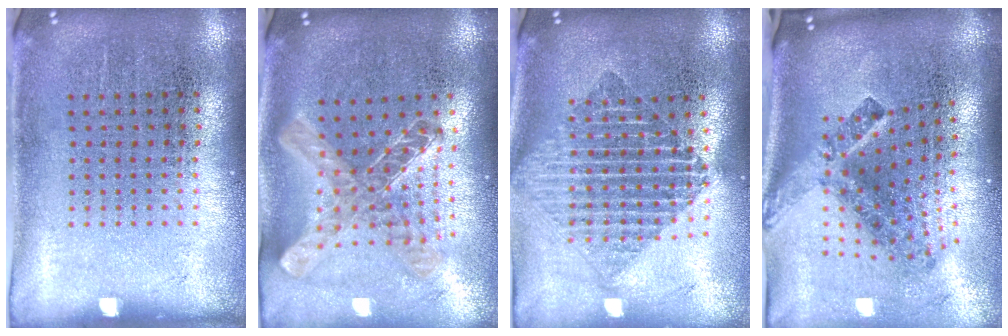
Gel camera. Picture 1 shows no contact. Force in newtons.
{"total": 1.2, "press": 1.1, "slide": 0.5}
{"total": 1.9, "press": 1.6, "slide": 1.0}
{"total": 3.0, "press": 1.7, "slide": 2.5}